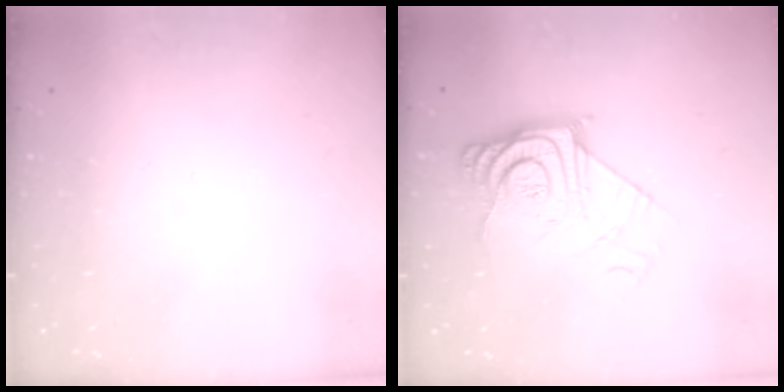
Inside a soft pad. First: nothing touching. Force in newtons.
{"total": 12.3, "press": 12.3, "slide": 1.1}